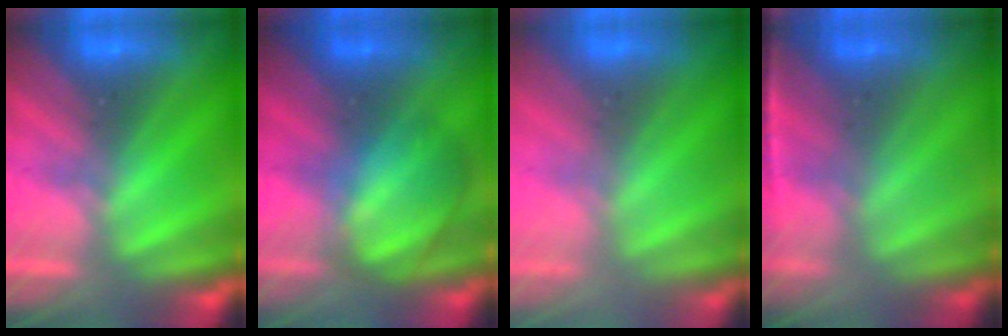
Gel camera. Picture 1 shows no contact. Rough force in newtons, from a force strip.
{"total": 2.9}
{"total": 3.0}
{"total": 1.7}